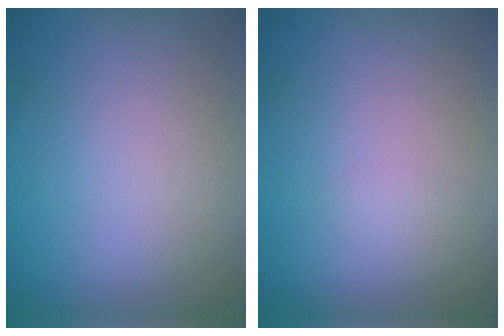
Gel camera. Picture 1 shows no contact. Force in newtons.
{"total": 0.6, "press": 0.6, "slide": 0.0}